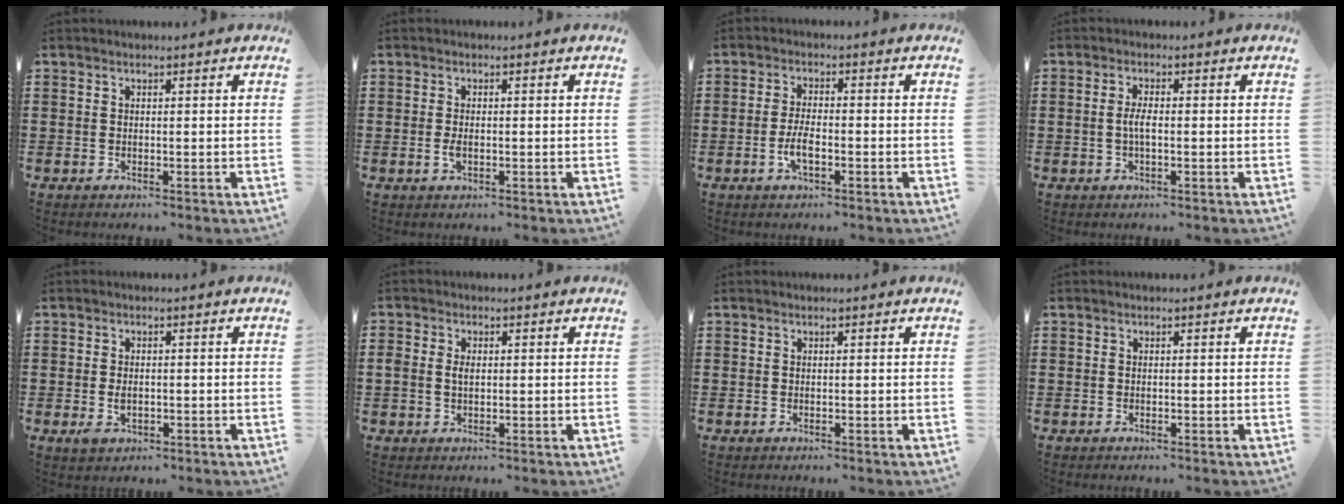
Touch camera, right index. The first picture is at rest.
{"total": 1.8, "force": [-0.3, 0.7, 1.6], "torque": [-0.037, -0.003, -0.007]}
{"total": 3.6, "force": [-1.3, 1.2, 3.1], "torque": [-0.068, -0.001, -0.028]}
{"total": 2.6, "force": [-0.3, 0.7, 2.5], "torque": [-0.054, -0.002, -0.009]}
{"total": 2.1, "force": [-0.5, 1.3, 1.6], "torque": [-0.033, 0.001, -0.010]}
{"total": 2.1, "force": [0.2, 1.4, 1.5], "torque": [-0.032, 0.008, 0.002]}
{"total": 0.0}
{"total": 0.0}